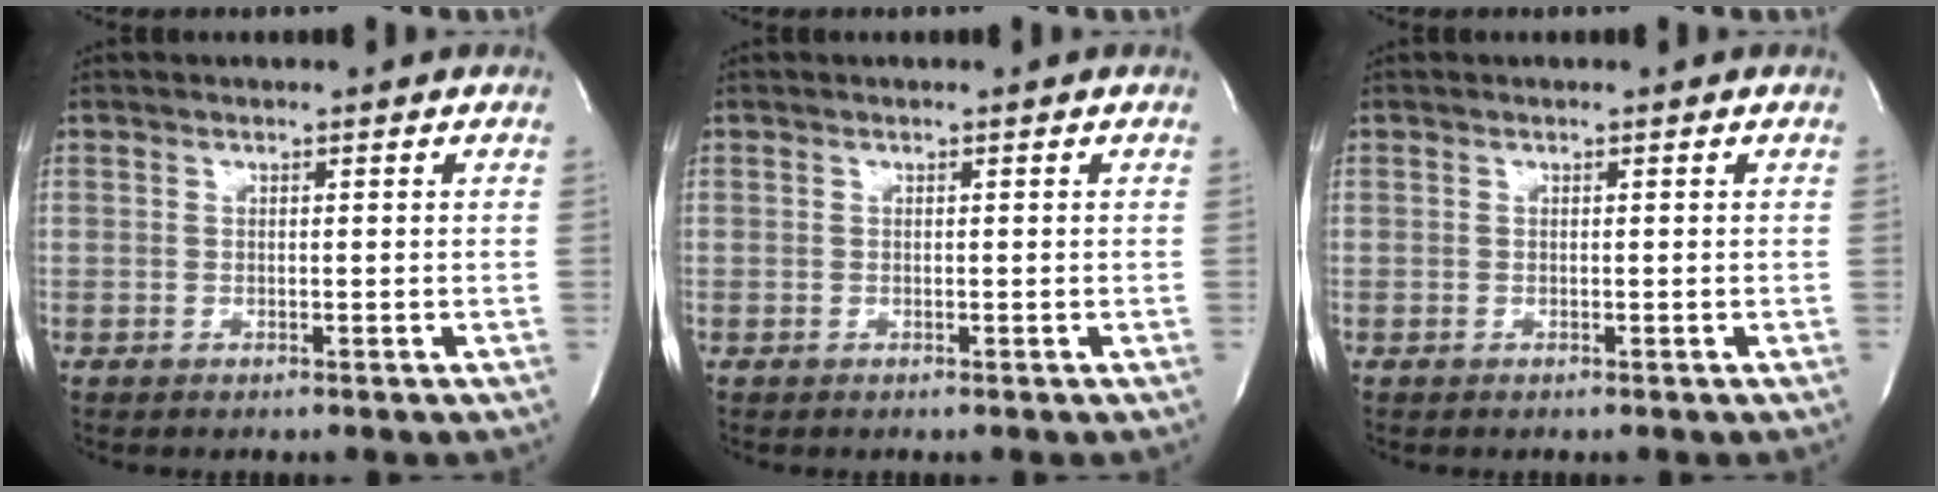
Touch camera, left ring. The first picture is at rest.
{"total": 0.0}
{"total": 0.0}